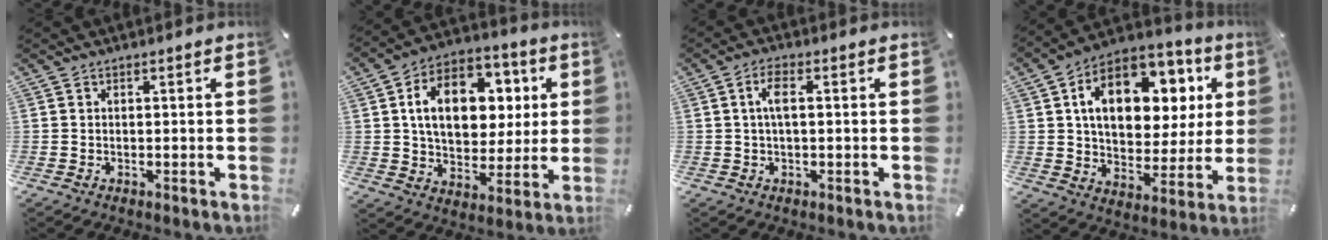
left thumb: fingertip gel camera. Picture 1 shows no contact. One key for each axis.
{"total": 16.1, "fx": 3.8, "fy": 11.6, "fz": 10.5, "tx": -0.165, "ty": 0.003, "tz": 0.071}
{"total": 4.4, "fx": 0.5, "fy": 1.6, "fz": 4.1, "tx": -0.080, "ty": 0.009, "tz": 0.007}
{"total": 17.5, "fx": 6.6, "fy": 11.8, "fz": 11.1, "tx": -0.167, "ty": -0.023, "tz": 0.118}